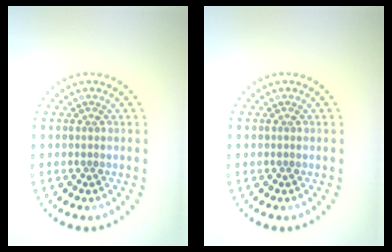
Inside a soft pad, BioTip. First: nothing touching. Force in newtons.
{"total": 0.0}